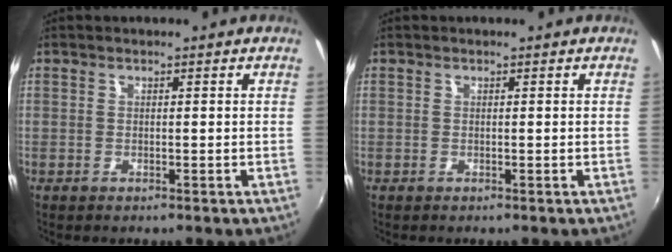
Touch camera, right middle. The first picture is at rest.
{"total": 0.0}